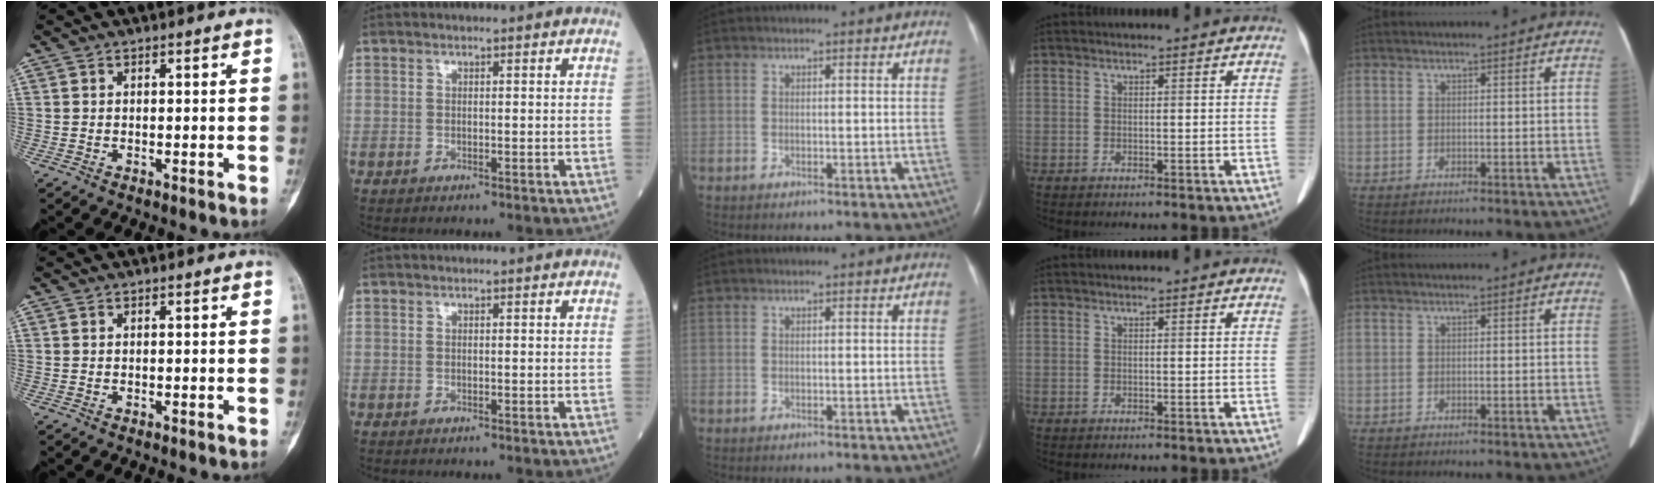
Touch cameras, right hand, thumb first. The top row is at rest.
{}